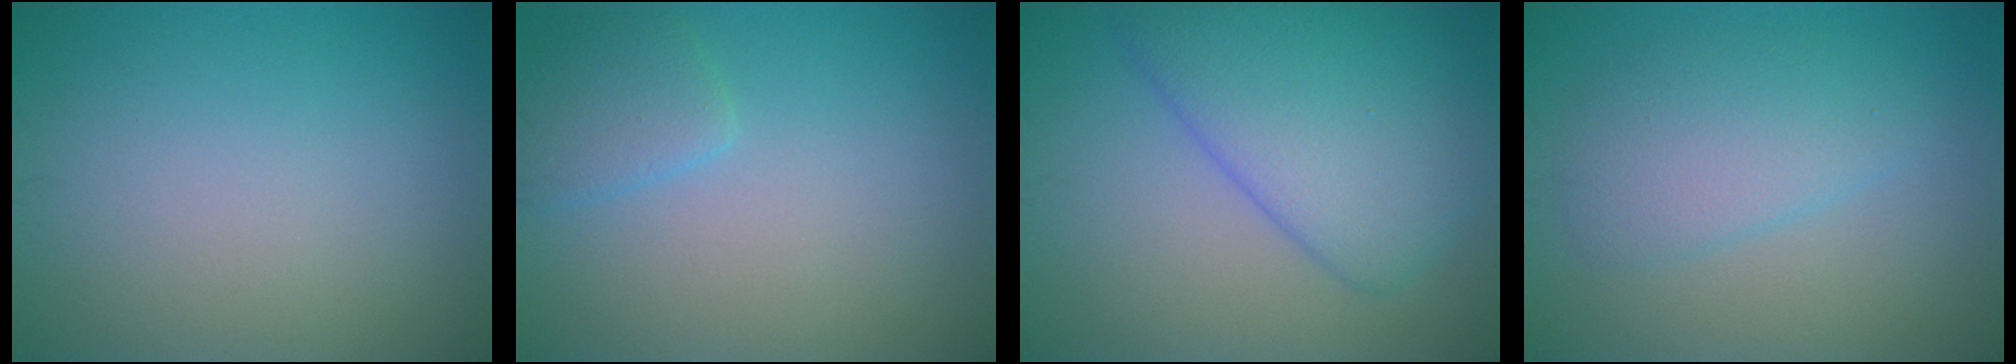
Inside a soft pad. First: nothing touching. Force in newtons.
{"total": 2.1, "press": 2.1, "slide": 0.2}
{"total": 7.0, "press": 7.0, "slide": 0.5}
{"total": 3.6, "press": 3.6, "slide": 0.0}